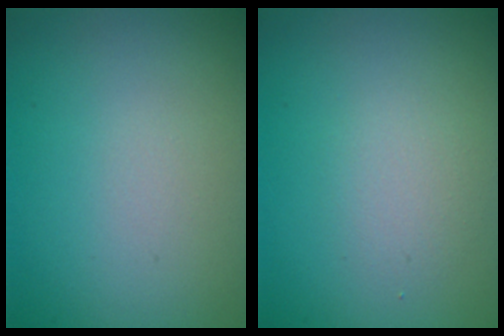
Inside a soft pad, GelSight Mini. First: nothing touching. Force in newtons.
{"total": 1.7, "press": 1.7, "slide": 0.0}